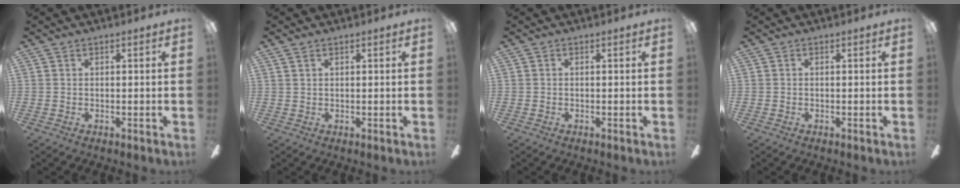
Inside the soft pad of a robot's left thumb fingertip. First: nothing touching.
{"total": 1.1, "force": [0.8, 0.5, 0.6], "torque": [-0.013, 0.002, 0.014]}
{"total": 0.0}
{"total": 0.0}